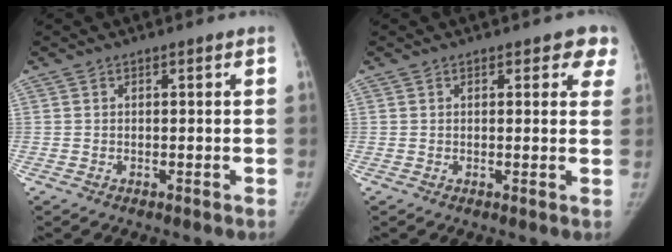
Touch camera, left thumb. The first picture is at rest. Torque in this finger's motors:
{"motor_torque": [0.58, 0.47, -0.15, 0.06, 0.06]}